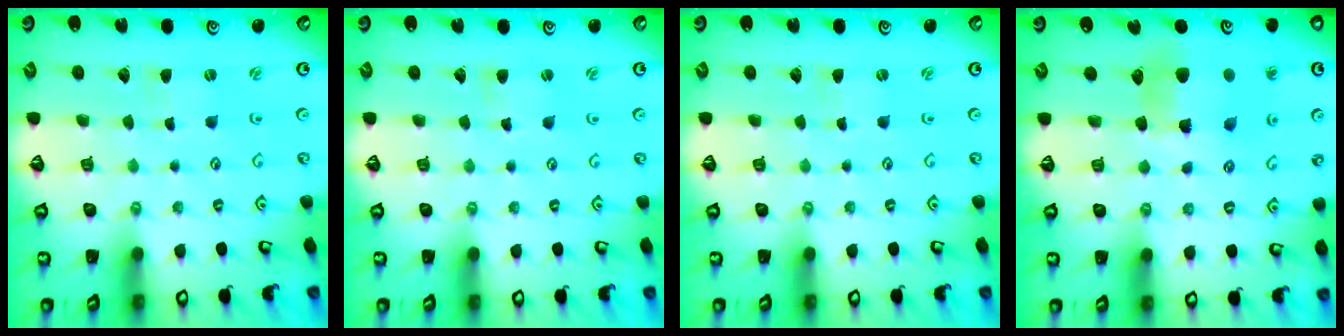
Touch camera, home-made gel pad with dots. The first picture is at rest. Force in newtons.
{"total": 2.6, "press": 2.5, "slide": 0.4}
{"total": 0.0}
{"total": 8.4, "press": 8.3, "slide": 1.1}